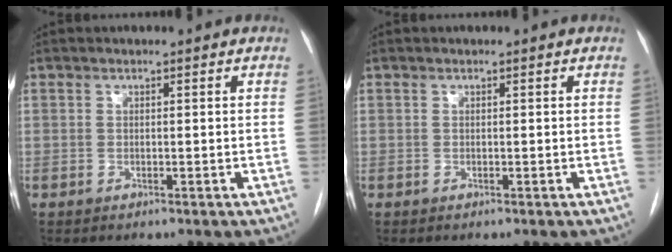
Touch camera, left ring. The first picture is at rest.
{"total": 0.0}